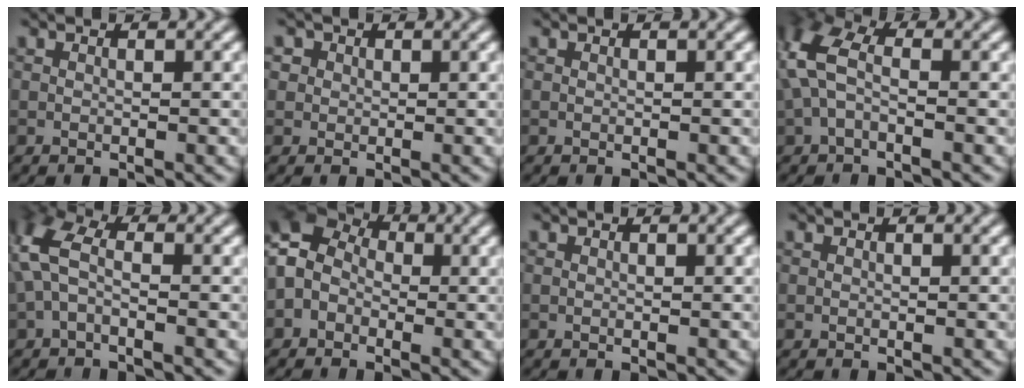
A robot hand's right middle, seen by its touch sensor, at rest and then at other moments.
{"total": 2.1, "force": [1.0, 1.7, 0.7], "torque": [-0.010, 0.002, 0.017]}
{"total": 0.0}
{"total": 4.8, "force": [0.1, 2.8, 3.8], "torque": [-0.101, 0.016, -0.013]}
{"total": 4.2, "force": [-0.1, 2.4, 3.5], "torque": [-0.091, 0.016, -0.016]}
{"total": 6.1, "force": [-0.9, 4.8, 3.6], "torque": [-0.070, 0.020, -0.033]}
{"total": 0.0}
{"total": 0.0}